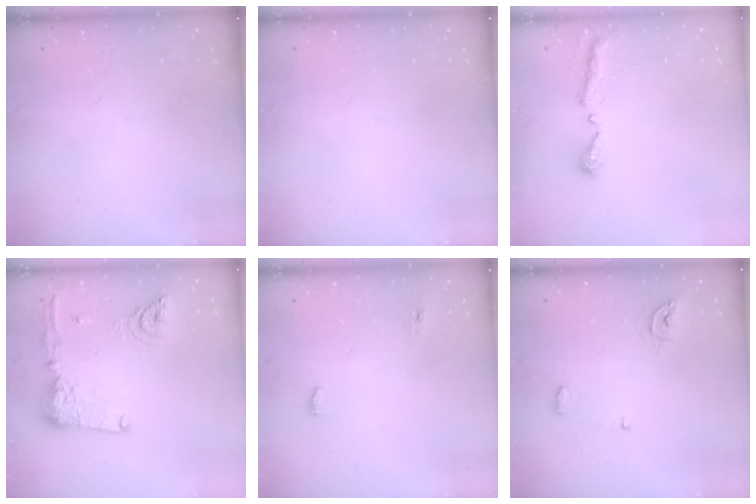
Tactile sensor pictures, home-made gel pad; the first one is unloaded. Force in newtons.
{"total": 0.0}
{"total": 5.1, "press": 5.0, "slide": 0.6}
{"total": 16.7, "press": 16.5, "slide": 2.8}
{"total": 3.5, "press": 3.4, "slide": 0.9}
{"total": 4.8, "press": 4.8, "slide": 0.4}